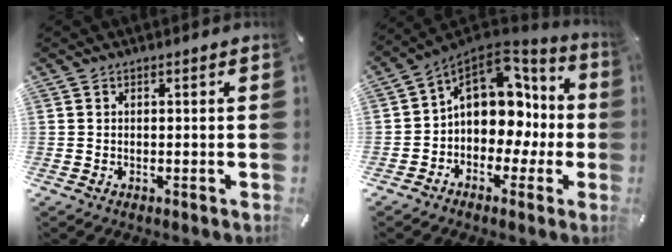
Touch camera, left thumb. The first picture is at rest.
{"total": 14.1, "force": [2.8, 11.0, 8.4], "torque": [-0.125, -0.023, 0.054]}